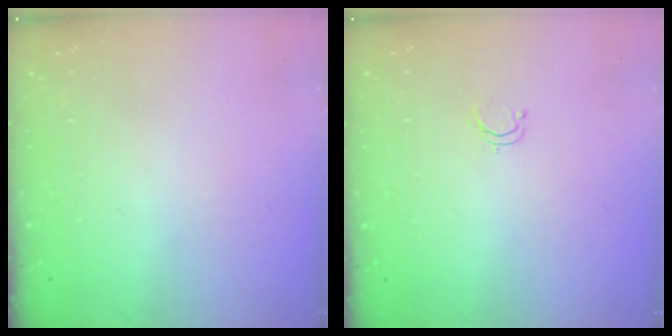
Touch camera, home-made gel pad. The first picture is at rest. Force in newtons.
{"total": 2.4, "press": 2.4, "slide": 0.2}